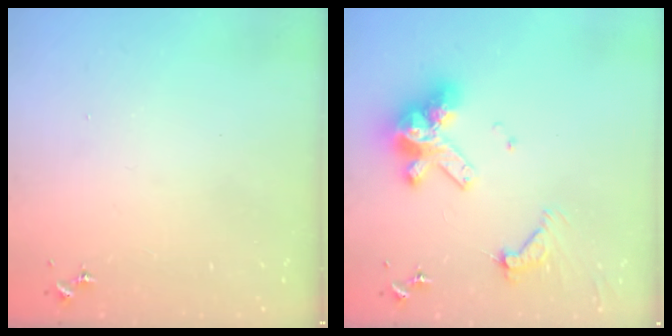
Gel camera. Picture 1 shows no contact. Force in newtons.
{"total": 14.4, "press": 14.3, "slide": 1.9}